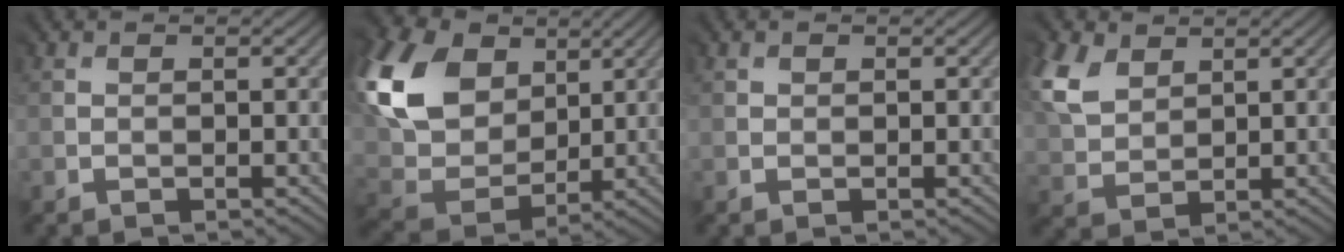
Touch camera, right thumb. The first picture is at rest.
{"total": 14.7, "force": [6.4, 10.7, 7.9], "torque": [-0.223, 0.027, 0.125]}
{"total": 0.9, "force": [0.6, 0.6, 0.2], "torque": [0.002, 0.000, 0.012]}
{"total": 7.0, "force": [4.2, 4.6, 3.2], "torque": [-0.120, 0.019, 0.090]}